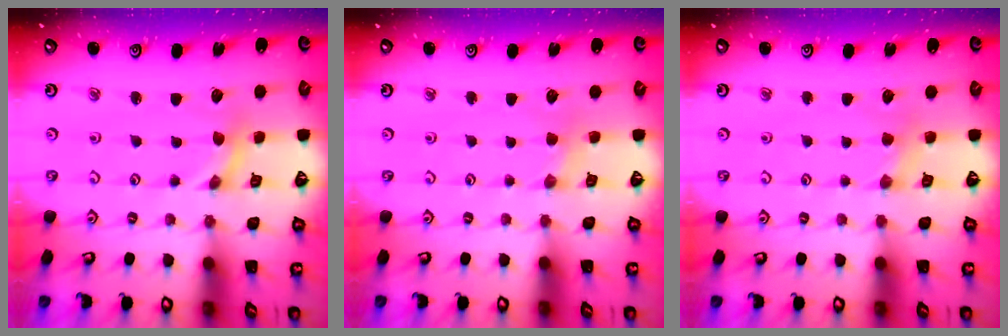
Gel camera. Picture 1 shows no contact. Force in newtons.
{"total": 1.8, "press": 1.7, "slide": 0.2}
{"total": 2.3, "press": 2.3, "slide": 0.4}